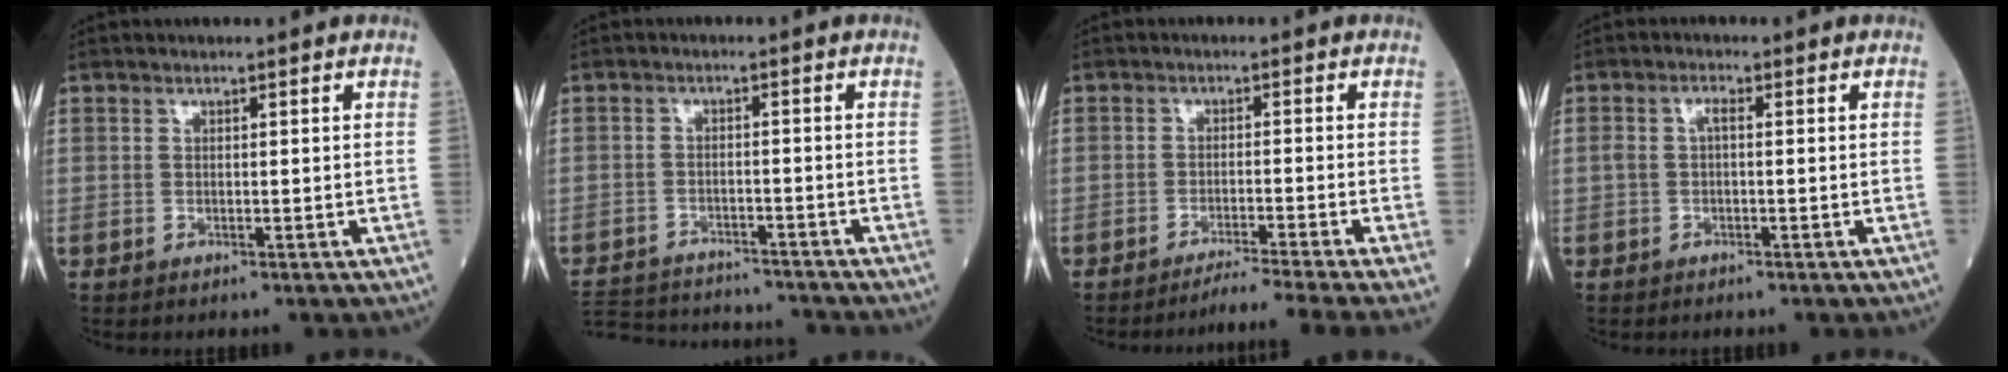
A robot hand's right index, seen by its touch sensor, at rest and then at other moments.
{"total": 14.8, "force": [-14.1, 2.6, 4.0], "torque": [-0.091, 0.001, -0.201]}
{"total": 8.5, "force": [-7.3, -3.0, 3.3], "torque": [-0.027, -0.018, -0.112]}
{"total": 1.7, "force": [0.0, 0.6, 1.6], "torque": [-0.033, 0.008, -0.001]}